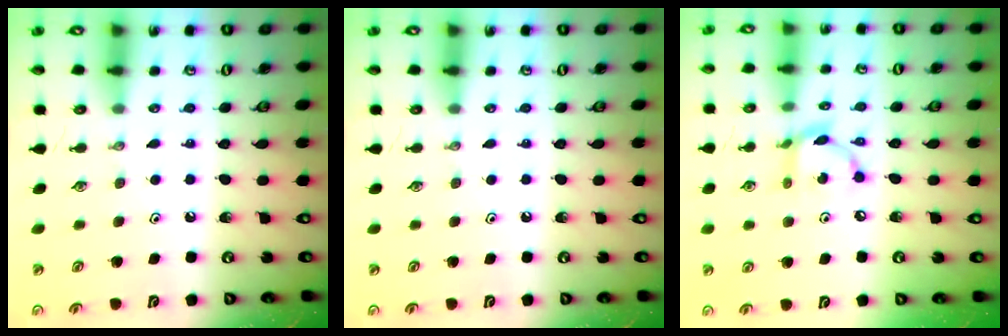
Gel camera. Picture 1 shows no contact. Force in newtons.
{"total": 0.0}
{"total": 8.0, "press": 8.0, "slide": 0.3}